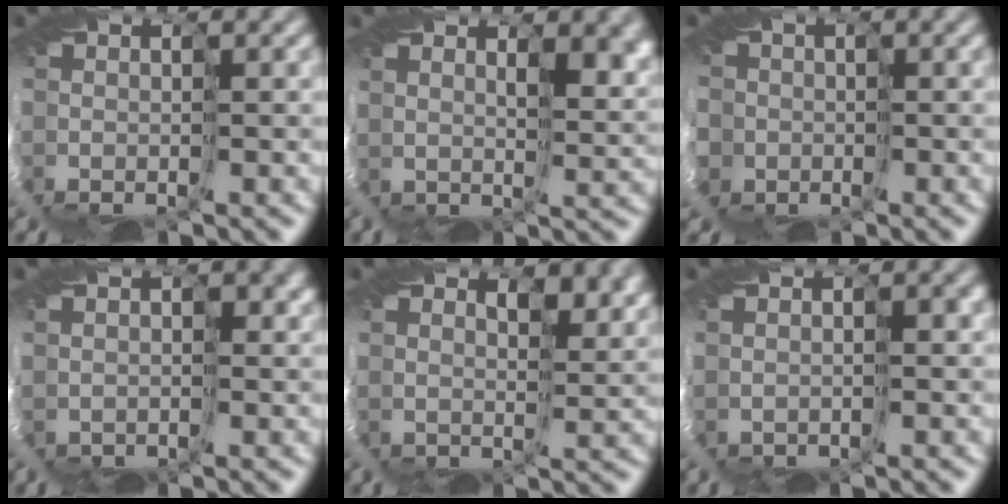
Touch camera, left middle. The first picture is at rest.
{"total": 4.9, "force": [2.9, 2.0, 3.4], "torque": [-0.055, 0.004, 0.054]}
{"total": 11.4, "force": [-4.6, 10.1, 2.8], "torque": [-0.107, -0.034, -0.113]}
{"total": 2.3, "force": [1.3, 1.6, 1.1], "torque": [-0.012, 0.016, 0.026]}
{"total": 3.6, "force": [3.2, 0.8, 1.5], "torque": [-0.026, 0.006, 0.049]}
{"total": 0.8, "force": [0.5, 0.4, 0.6], "torque": [-0.004, 0.011, 0.012]}